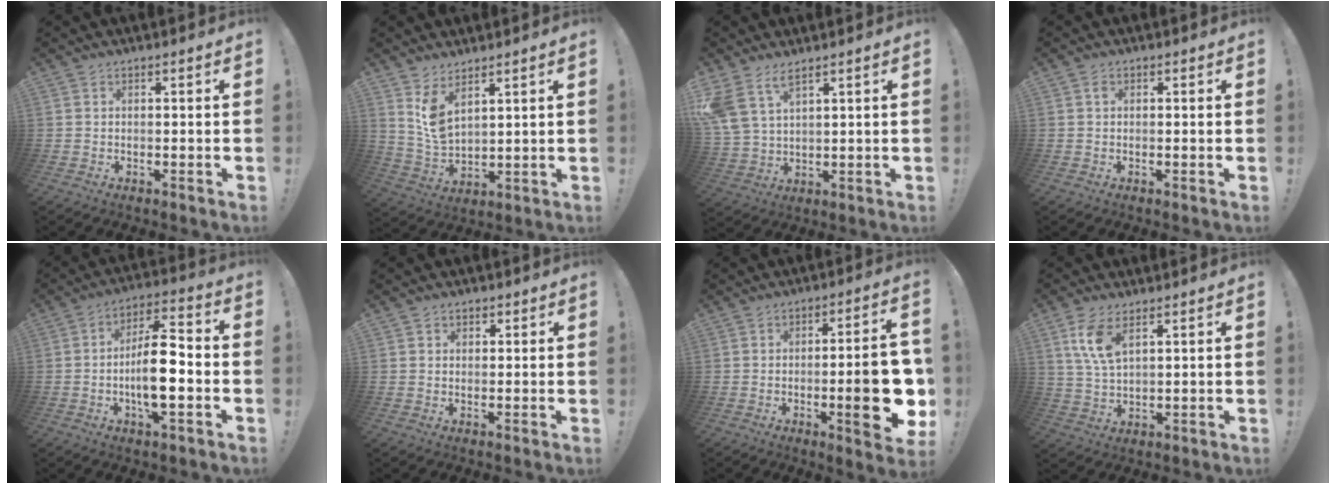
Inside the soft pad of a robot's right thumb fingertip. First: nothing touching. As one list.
[{"total": 7.7, "force": [5.5, 3.3, 4.2], "torque": [-0.082, -0.042, 0.105]}, {"total": 8.5, "force": [6.0, 3.7, 4.7], "torque": [-0.094, -0.028, 0.118]}, {"total": 0.8, "force": [0.3, 0.6, 0.5], "torque": [-0.011, 0.004, 0.004]}, {"total": 14.1, "force": [-3.0, 4.5, 13.1], "torque": [-0.230, 0.010, -0.055]}, {"total": 1.8, "force": [1.0, 1.4, 0.3], "torque": [0.006, -0.005, 0.017]}, {"total": 16.8, "force": [-3.1, 3.9, 16.0], "torque": [-0.204, 0.002, -0.038]}, {"total": 8.5, "force": [4.5, 3.8, 6.1], "torque": [-0.123, -0.018, 0.082]}]